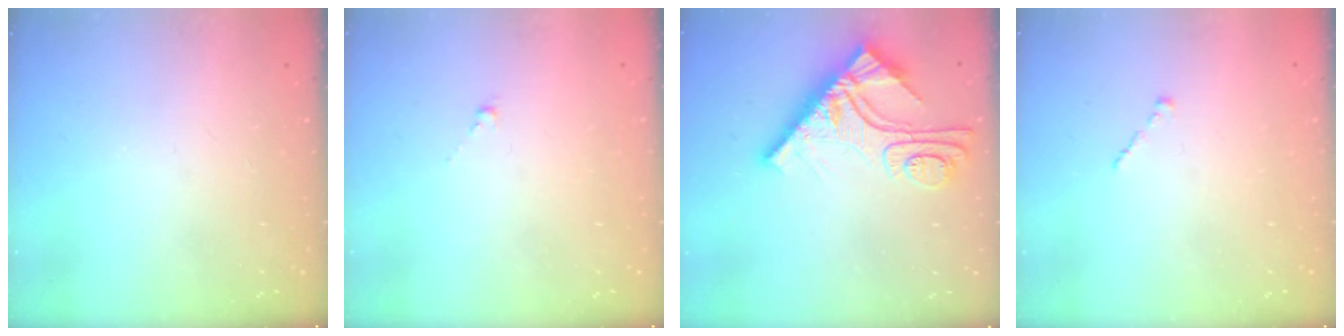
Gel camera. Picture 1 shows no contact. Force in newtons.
{"total": 0.6, "press": 0.4, "slide": 0.4}
{"total": 12.2, "press": 12.2, "slide": 1.2}
{"total": 0.0}